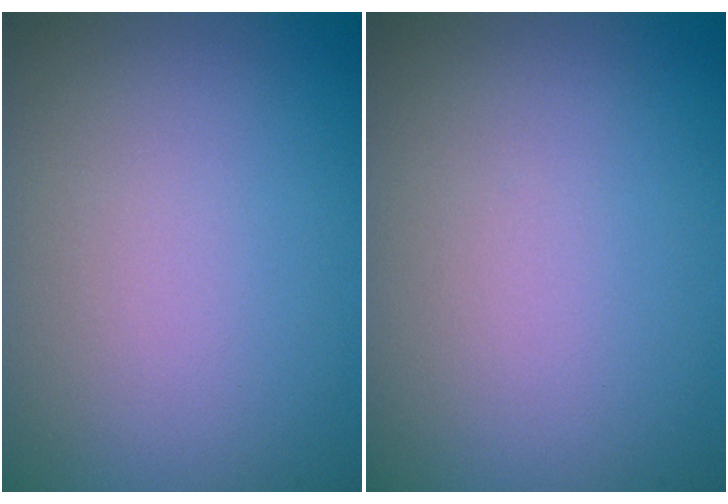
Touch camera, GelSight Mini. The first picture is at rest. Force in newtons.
{"total": 0.0}